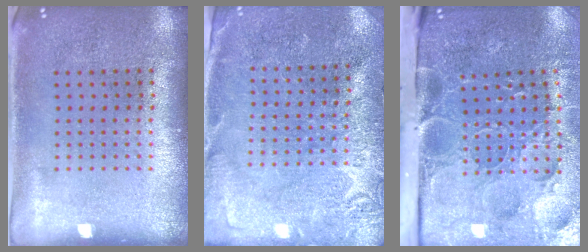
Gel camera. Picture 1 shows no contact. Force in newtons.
{"total": 2.7, "press": 2.7, "slide": 0.2}
{"total": 5.2, "press": 4.1, "slide": 3.2}